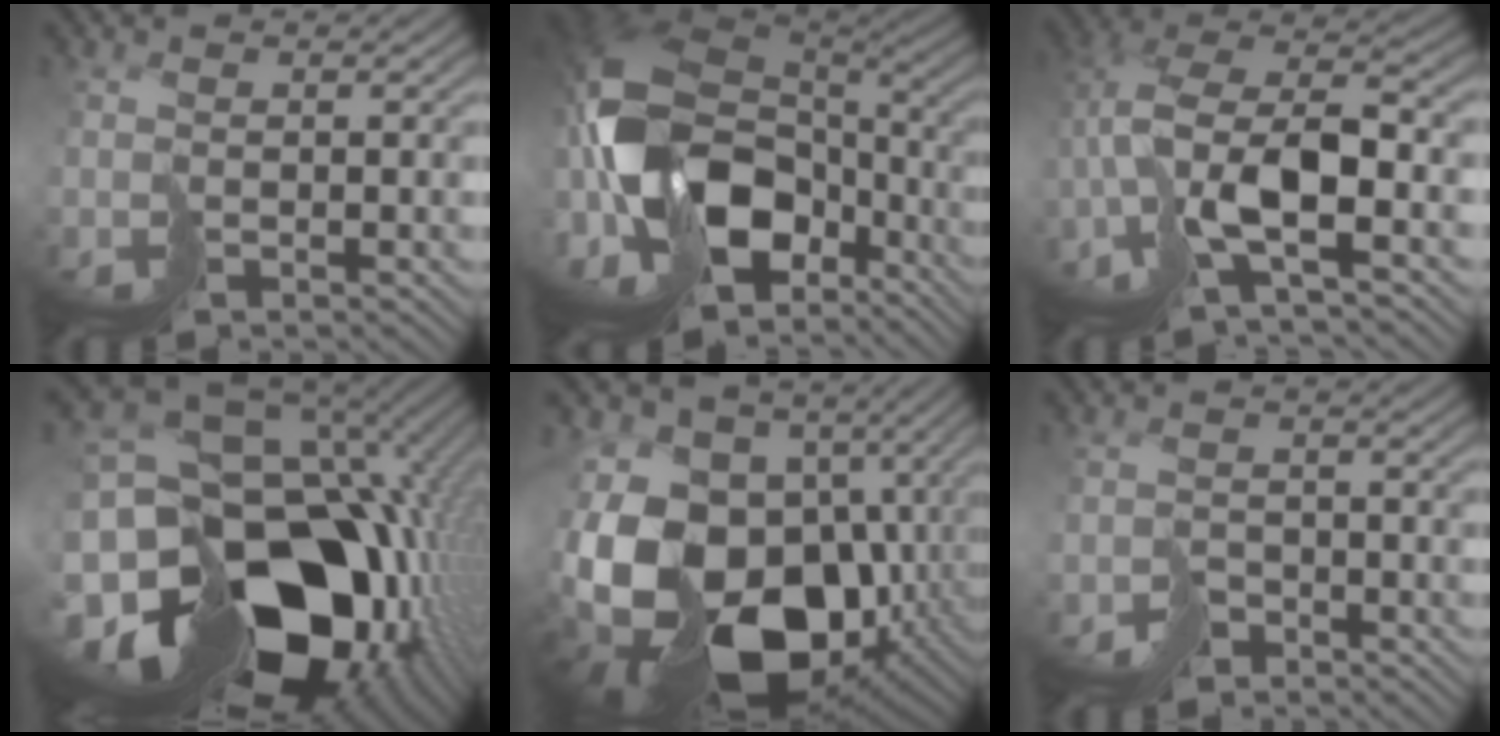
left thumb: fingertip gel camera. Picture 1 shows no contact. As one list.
[{"total": 18.1, "force": [-2.8, 11.7, 13.6], "torque": [-0.319, -0.024, -0.036]}, {"total": 9.8, "force": [-3.4, 3.9, 8.3], "torque": [-0.166, 0.010, -0.075]}, {"total": 21.6, "force": [-5.7, 15.0, 14.4], "torque": [-0.276, -0.031, -0.065]}, {"total": 21.4, "force": [-6.7, 14.6, 14.0], "torque": [-0.304, -0.026, -0.104]}, {"total": 2.4, "force": [-2.3, 0.9, -0.2], "torque": [0.018, 0.002, -0.046]}]